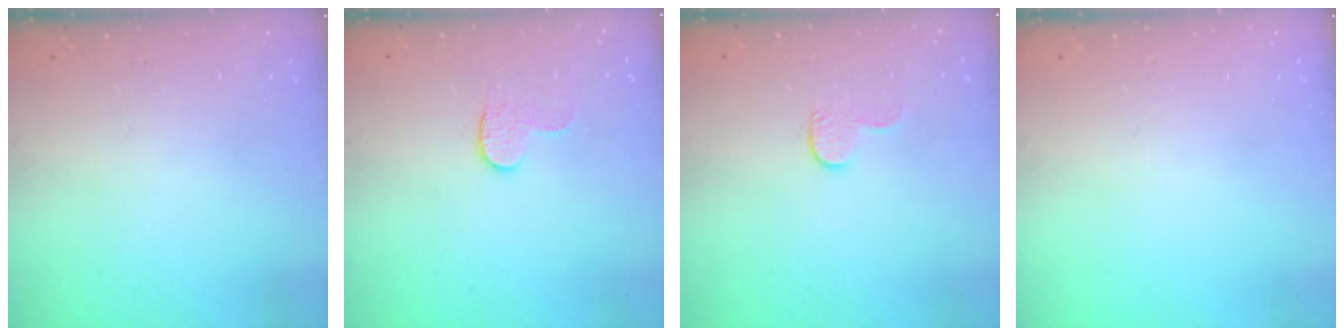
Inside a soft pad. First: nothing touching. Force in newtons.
{"total": 4.1, "press": 4.1, "slide": 0.4}
{"total": 5.5, "press": 5.5, "slide": 0.5}
{"total": 0.0}